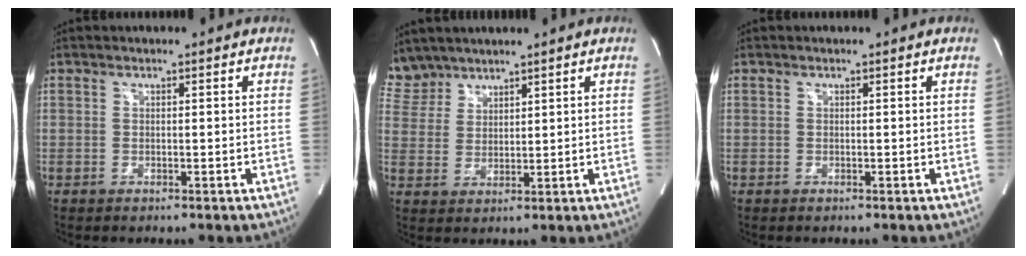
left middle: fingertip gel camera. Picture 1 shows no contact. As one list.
[{"total": 5.5, "force": [5.0, 2.1, -0.3], "torque": [0.003, 0.009, 0.113]}, {"total": 0.0}]